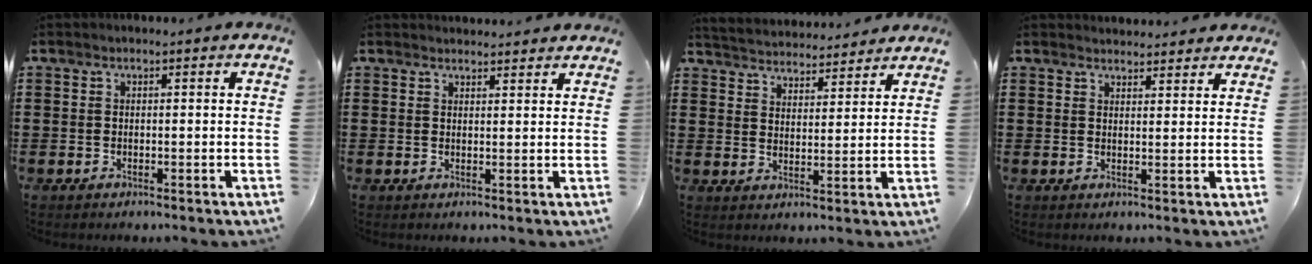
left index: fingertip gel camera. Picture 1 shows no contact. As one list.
[{"total": 1.8, "force": [1.8, 0.3, -0.1], "torque": [-0.003, 0.000, 0.036]}, {"total": 3.8, "force": [3.7, 0.1, -0.7], "torque": [-0.007, -0.024, 0.063]}, {"total": 2.3, "force": [2.3, 0.3, -0.2], "torque": [0.005, -0.008, 0.042]}]